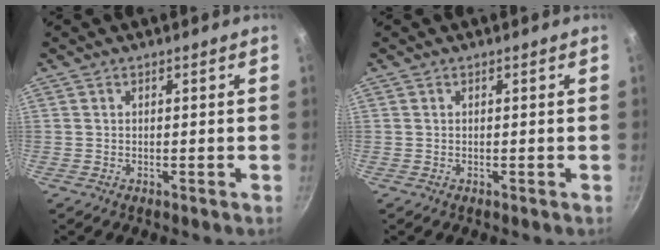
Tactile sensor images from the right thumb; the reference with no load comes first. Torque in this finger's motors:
{"motor_torque": [-0.01, 0.01, 0.00, 0.00, 0.01]}